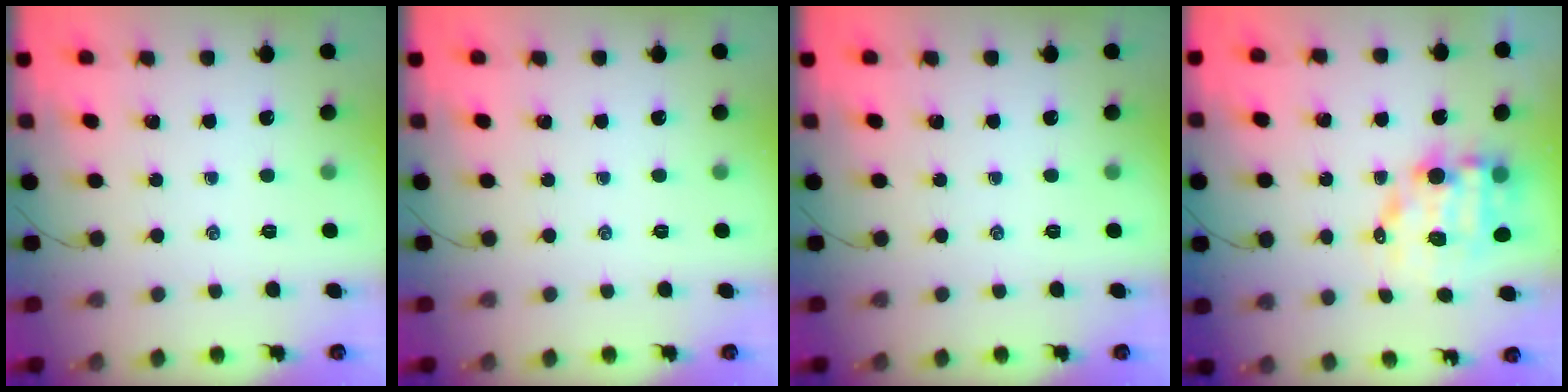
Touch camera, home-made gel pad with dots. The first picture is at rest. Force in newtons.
{"total": 0.0}
{"total": 0.0}
{"total": 9.7, "press": 9.3, "slide": 2.6}